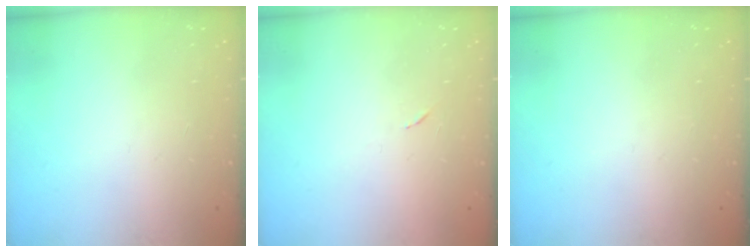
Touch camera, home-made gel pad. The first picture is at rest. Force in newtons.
{"total": 3.5, "press": 3.3, "slide": 1.2}
{"total": 0.0}